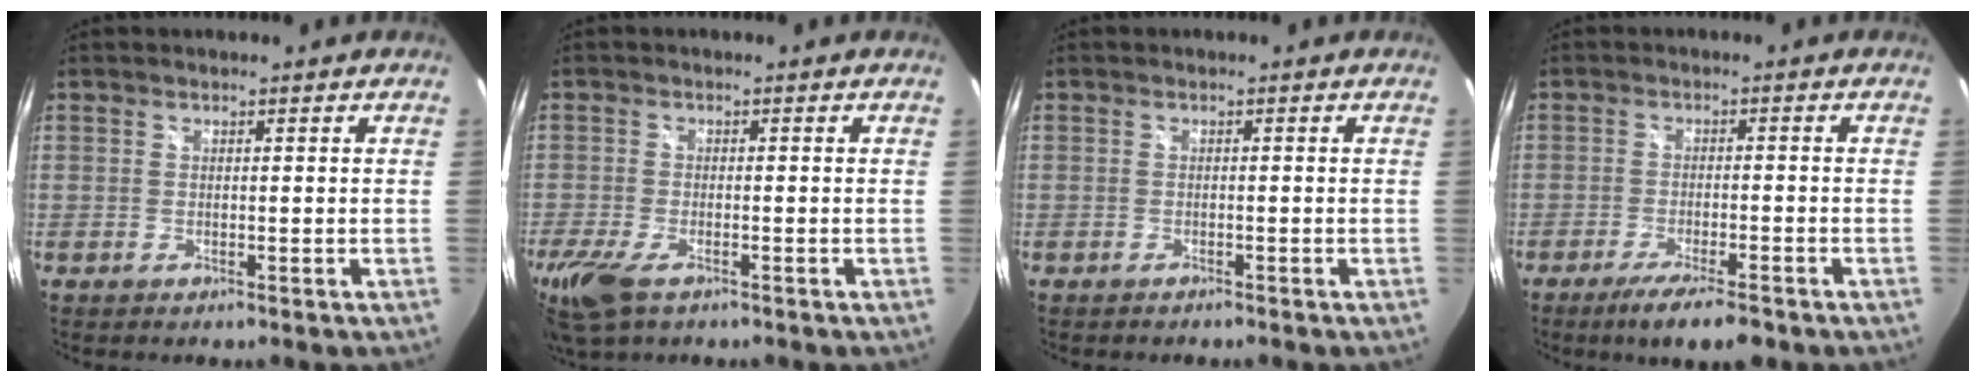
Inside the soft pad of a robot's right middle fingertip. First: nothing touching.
{"total": 7.9, "force": [-4.9, 3.3, 5.2], "torque": [-0.133, -0.029, -0.093]}
{"total": 1.0, "force": [-0.9, 0.3, 0.2], "torque": [-0.007, -0.006, -0.016]}
{"total": 7.7, "force": [-5.8, 1.1, 5.0], "torque": [-0.104, -0.023, -0.096]}